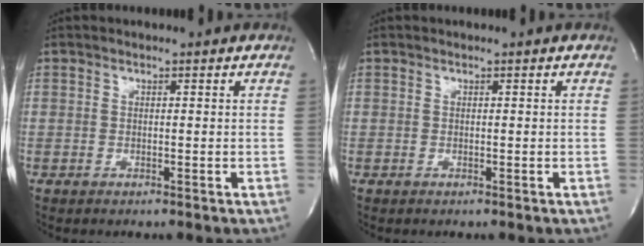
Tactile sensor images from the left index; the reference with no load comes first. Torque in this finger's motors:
{"motor_torque": [0.00, 0.00, 0.00, 0.00]}